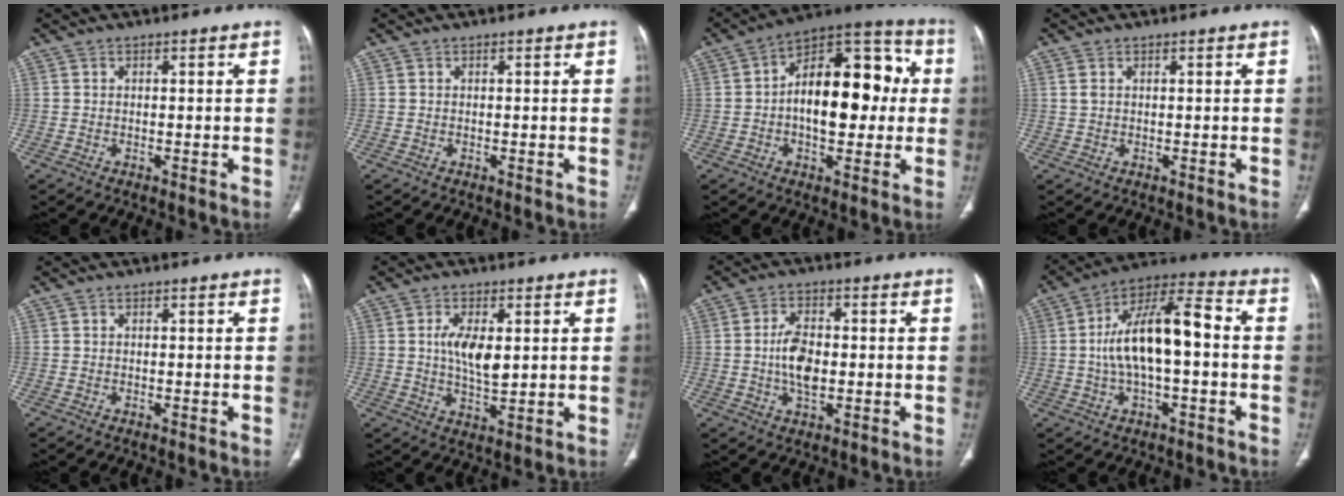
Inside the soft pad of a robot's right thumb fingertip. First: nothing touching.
{"total": 0.0}
{"total": 20.1, "force": [0.9, 11.0, 16.8], "torque": [-0.219, 0.040, 0.009]}
{"total": 1.3, "force": [0.6, 0.7, 0.9], "torque": [-0.024, 0.008, 0.020]}
{"total": 0.0}
{"total": 7.8, "force": [1.4, 3.5, 6.8], "torque": [-0.121, -0.015, 0.028]}
{"total": 7.1, "force": [-0.4, 3.9, 6.0], "torque": [-0.108, 0.004, -0.009]}
{"total": 15.8, "force": [-0.3, 6.4, 14.4], "torque": [-0.260, 0.043, -0.011]}